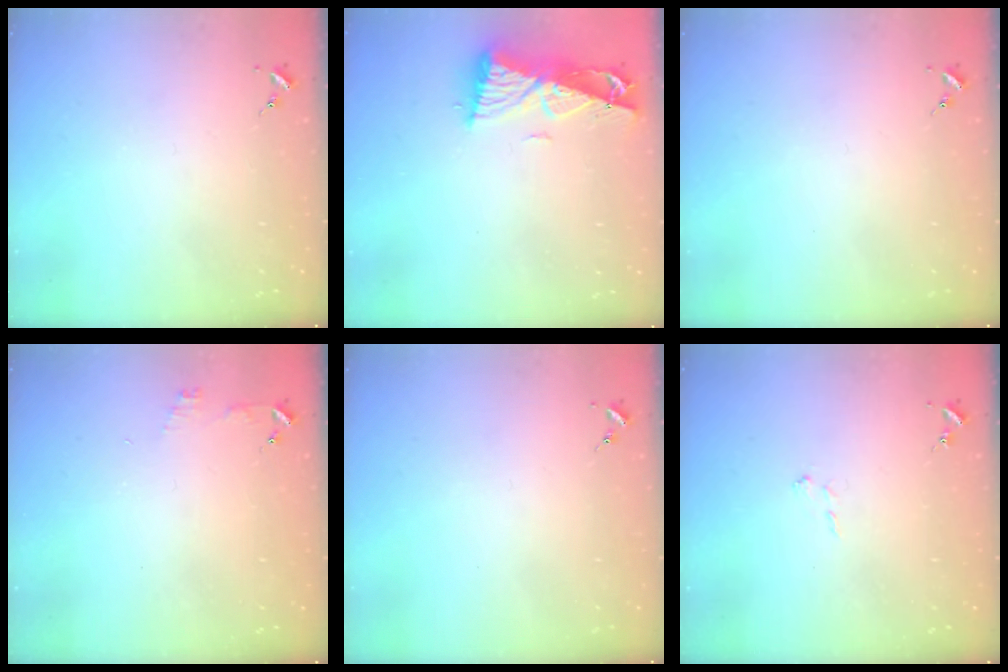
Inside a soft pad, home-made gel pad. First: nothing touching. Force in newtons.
{"total": 9.7, "press": 9.6, "slide": 1.3}
{"total": 0.0}
{"total": 4.6, "press": 4.5, "slide": 0.4}
{"total": 0.0}
{"total": 4.4, "press": 4.3, "slide": 0.7}